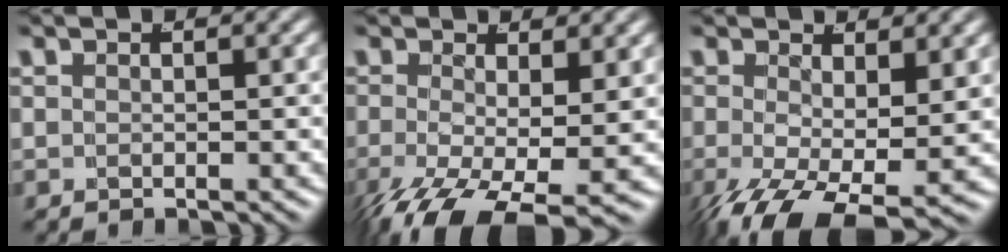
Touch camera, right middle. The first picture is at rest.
{"total": 8.3, "force": [-5.5, 3.2, 5.3], "torque": [-0.113, -0.063, -0.057]}
{"total": 7.3, "force": [-4.0, 3.3, 5.1], "torque": [-0.114, -0.062, -0.034]}